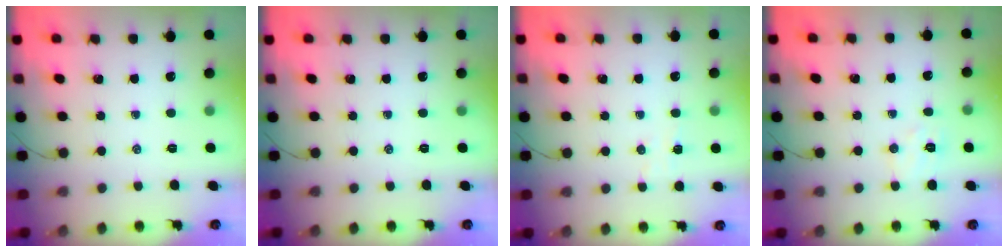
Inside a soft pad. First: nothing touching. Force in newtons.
{"total": 0.0}
{"total": 4.2, "press": 4.1, "slide": 0.9}
{"total": 6.3, "press": 6.2, "slide": 1.0}